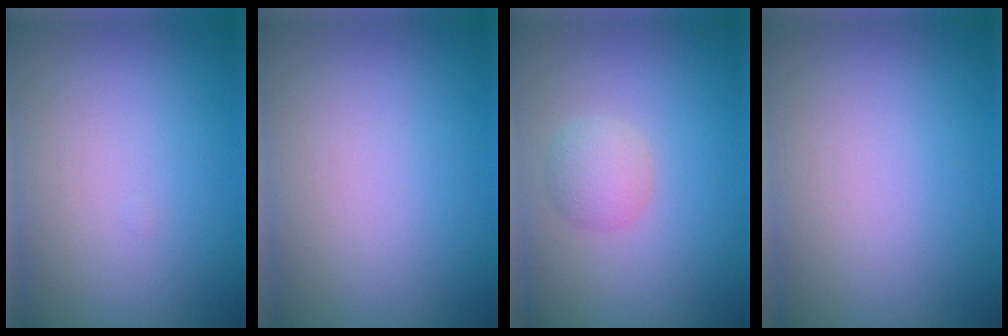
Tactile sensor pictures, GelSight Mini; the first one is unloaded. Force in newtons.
{"total": 0.0}
{"total": 2.1, "press": 2.1, "slide": 0.0}
{"total": 0.0}